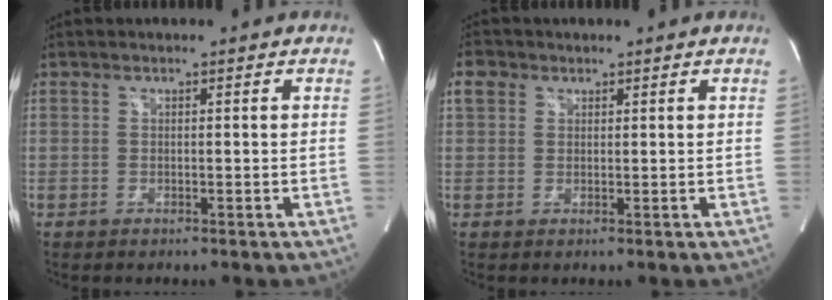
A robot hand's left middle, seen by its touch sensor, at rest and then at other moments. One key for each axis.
{"total": 2.7, "fx": 1.4, "fy": 2.1, "fz": 0.8, "tx": -0.019, "ty": 0.013, "tz": 0.024}